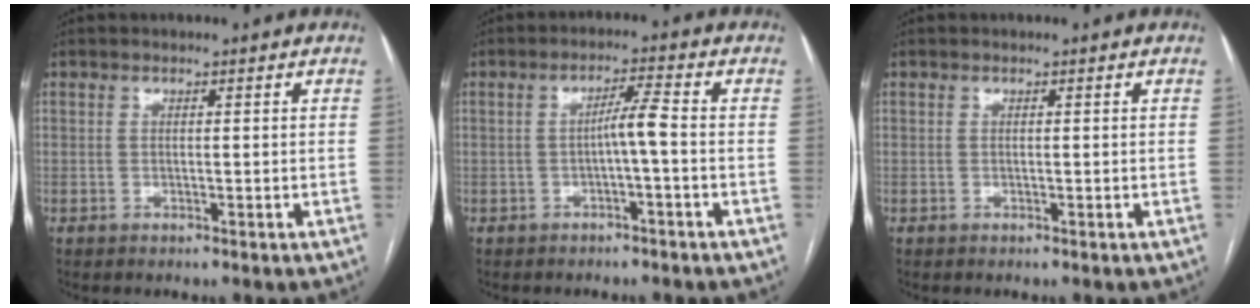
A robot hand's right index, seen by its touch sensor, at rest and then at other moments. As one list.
[{"total": 3.4, "force": [-0.8, -0.3, 3.3], "torque": [-0.057, 0.009, -0.012]}, {"total": 0.0}]